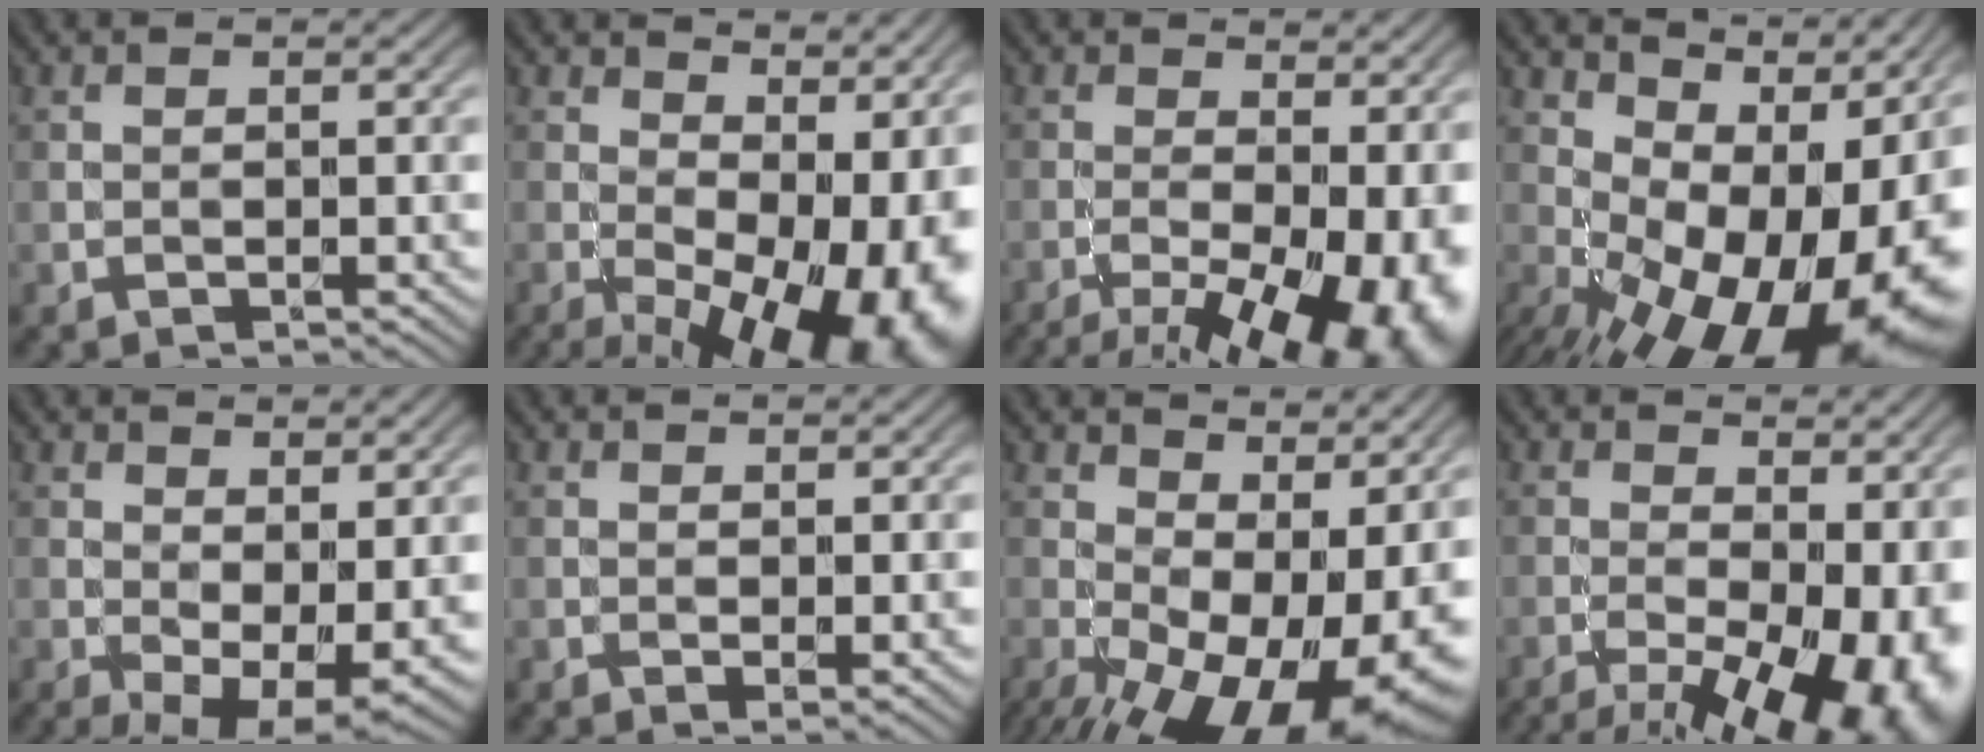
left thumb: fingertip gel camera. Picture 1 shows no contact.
{"total": 18.1, "force": [-0.9, 9.3, 15.5], "torque": [-0.175, -0.010, 0.026]}
{"total": 16.2, "force": [-6.3, 6.9, 13.2], "torque": [-0.195, -0.022, -0.070]}
{"total": 17.8, "force": [-0.6, 10.2, 14.6], "torque": [-0.138, 0.011, 0.020]}
{"total": 9.2, "force": [0.3, 4.7, 7.9], "torque": [-0.128, -0.015, 0.024]}
{"total": 1.8, "force": [0.8, 0.7, 1.4], "torque": [-0.032, -0.006, 0.020]}
{"total": 16.6, "force": [-1.4, 8.5, 14.2], "torque": [-0.202, -0.016, 0.008]}
{"total": 16.7, "force": [-5.6, 7.5, 13.8], "torque": [-0.195, -0.020, -0.055]}